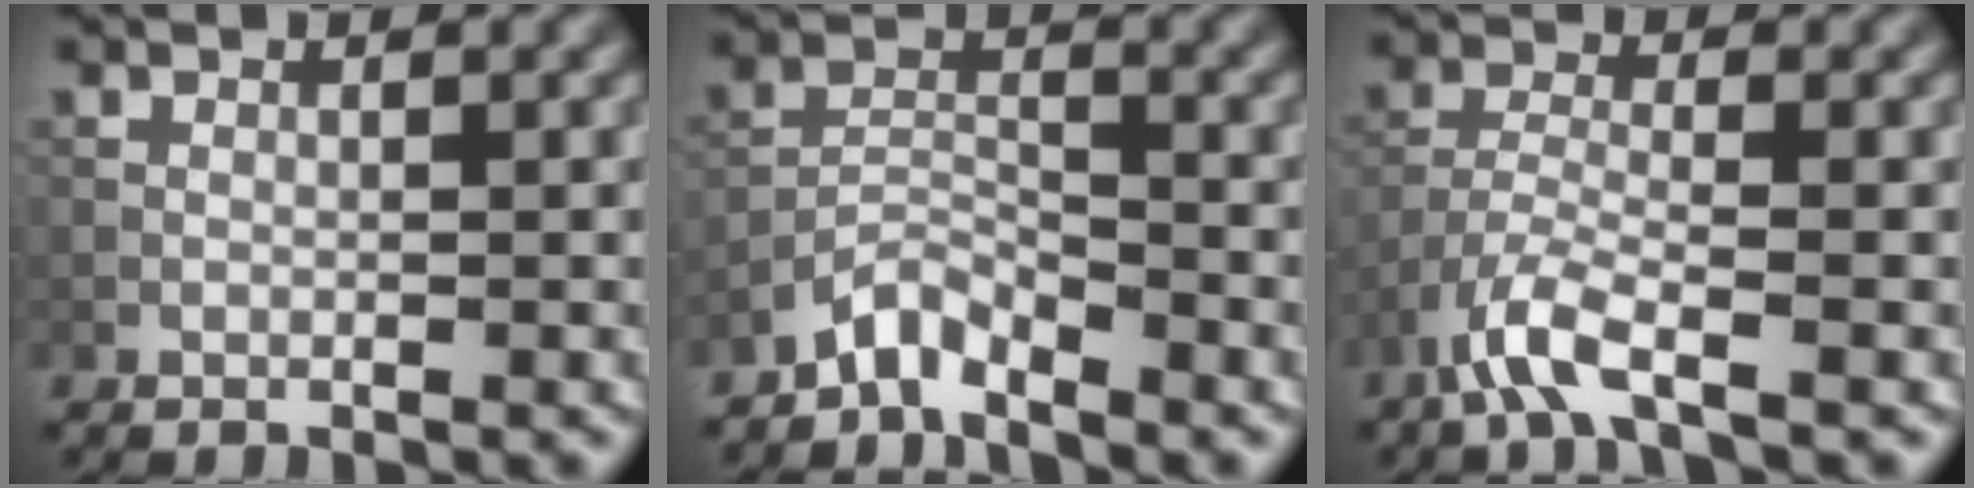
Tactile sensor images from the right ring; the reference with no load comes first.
{"total": 2.9, "force": [-2.7, 0.6, 0.9], "torque": [-0.016, 0.008, -0.061]}
{"total": 4.2, "force": [-2.9, 0.9, 2.8], "torque": [-0.066, -0.005, -0.070]}